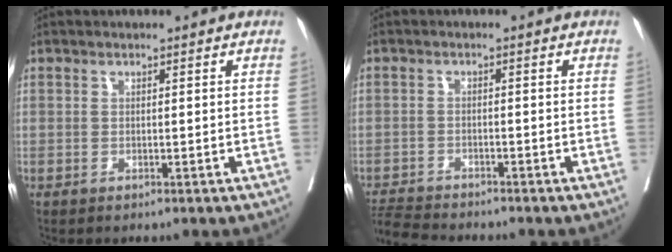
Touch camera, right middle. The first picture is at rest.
{"total": 5.1, "force": [-5.0, -0.6, 1.0], "torque": [-0.012, -0.018, -0.089]}